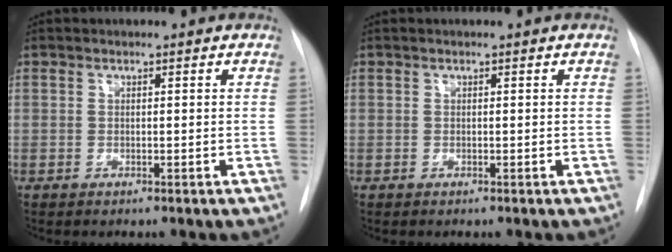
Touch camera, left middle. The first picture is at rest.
{"total": 0.0}